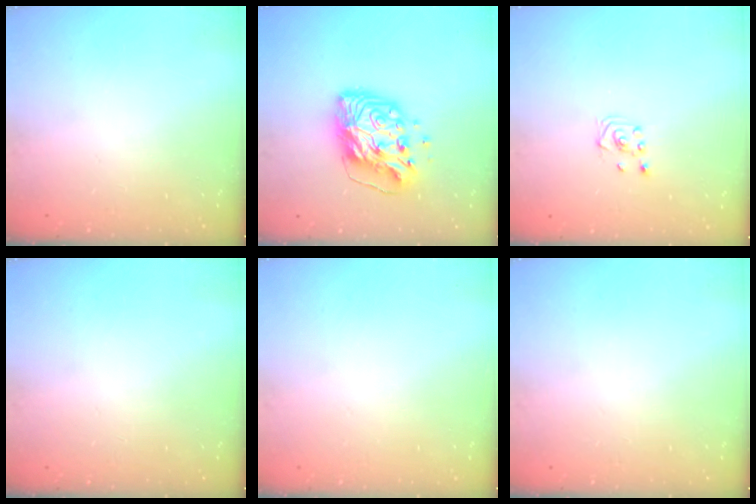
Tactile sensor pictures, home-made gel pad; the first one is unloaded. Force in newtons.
{"total": 14.5, "press": 14.4, "slide": 1.8}
{"total": 2.3, "press": 2.2, "slide": 0.8}
{"total": 0.0}
{"total": 0.0}
{"total": 0.0}